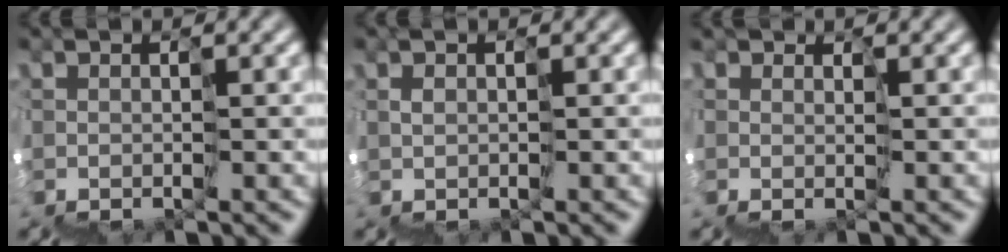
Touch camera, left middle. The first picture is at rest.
{"total": 0.7, "force": [0.4, 0.3, 0.5], "torque": [-0.007, 0.010, 0.009]}
{"total": 0.9, "force": [0.8, 0.4, 0.2], "torque": [-0.003, 0.008, 0.014]}